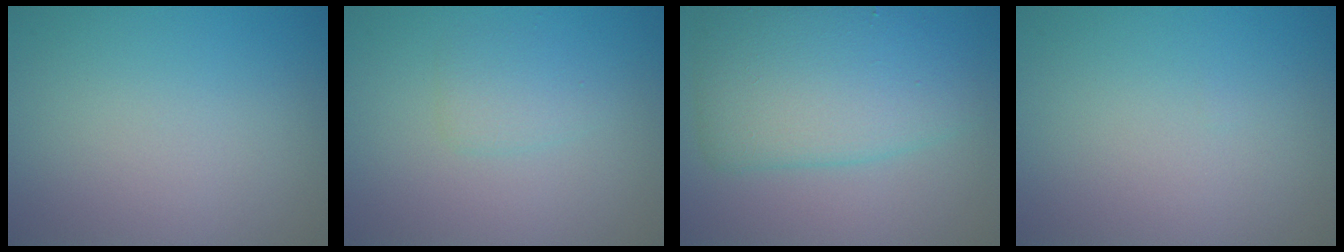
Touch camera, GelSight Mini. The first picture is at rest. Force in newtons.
{"total": 1.5, "press": 1.5, "slide": 0.1}
{"total": 6.6, "press": 6.6, "slide": 0.2}
{"total": 0.0}